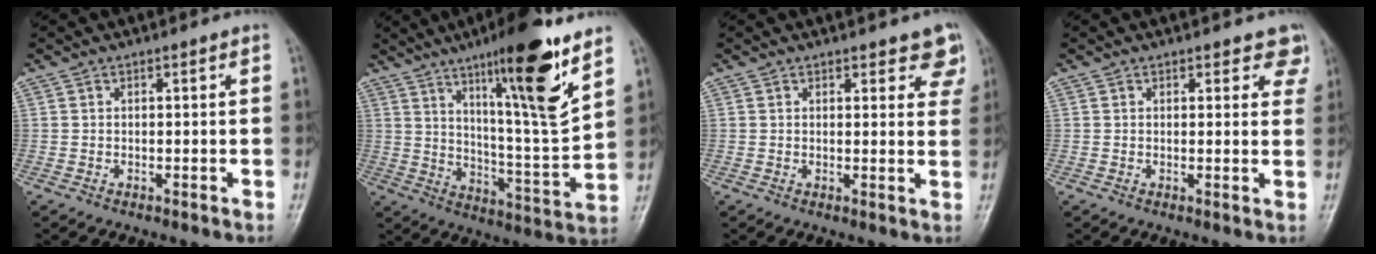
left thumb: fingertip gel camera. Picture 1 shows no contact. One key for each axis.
{"total": 18.9, "fx": 11.1, "fy": 2.3, "fz": 15.1, "tx": -0.215, "ty": -0.067, "tz": 0.181}
{"total": 5.9, "fx": 4.3, "fy": 2.6, "fz": 3.1, "tx": 0.004, "ty": -0.019, "tz": 0.040}
{"total": 4.7, "fx": 3.6, "fy": 2.4, "fz": 1.7, "tx": 0.021, "ty": -0.016, "tz": 0.028}